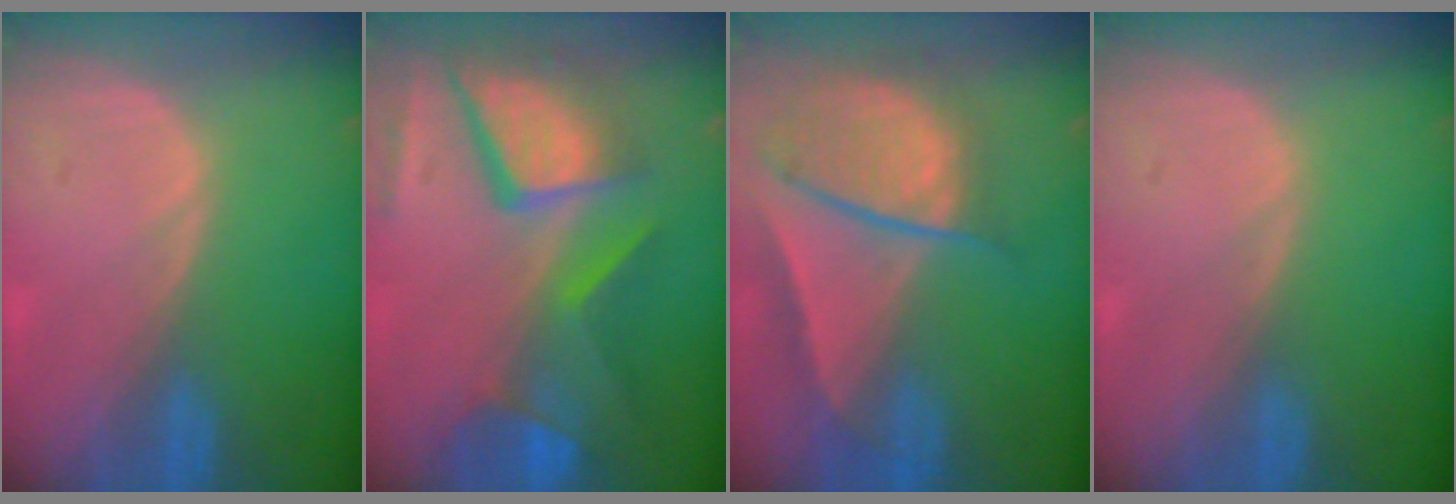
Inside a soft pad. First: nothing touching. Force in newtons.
{"total": 12.1, "press": 9.9, "slide": 6.9}
{"total": 9.4, "press": 8.1, "slide": 4.7}
{"total": 0.0}